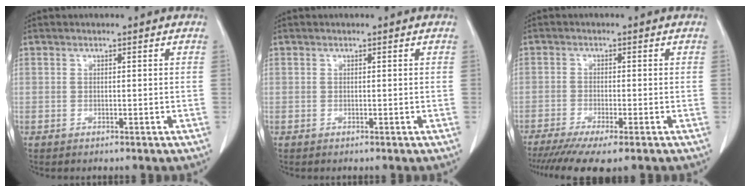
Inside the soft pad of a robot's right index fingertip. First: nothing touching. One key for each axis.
{"total": 0.0}
{"total": 9.0, "fx": -6.9, "fy": 0.8, "fz": 5.8, "tx": -0.088, "ty": -0.017, "tz": -0.111}